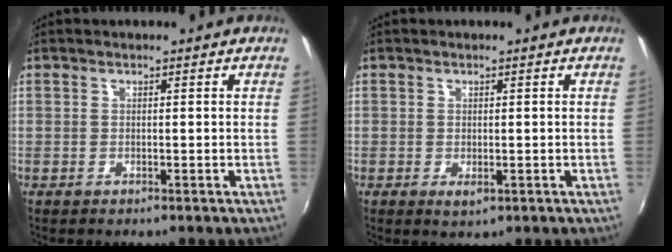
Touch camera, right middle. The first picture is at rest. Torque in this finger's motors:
{"motor_torque": [-0.09, -0.16, -0.03, 0.00]}